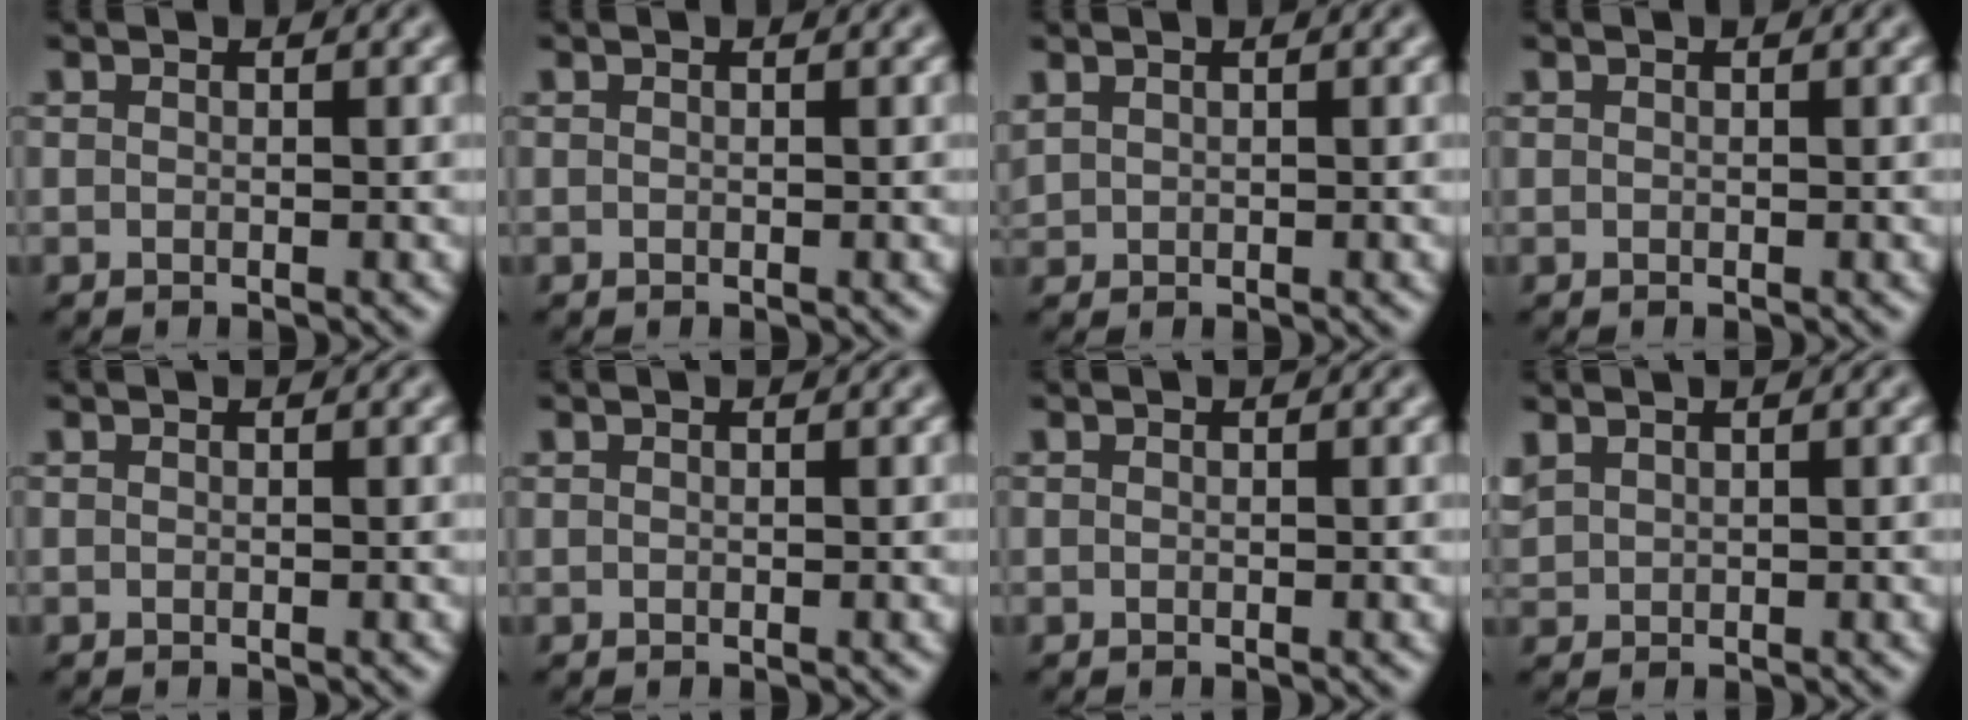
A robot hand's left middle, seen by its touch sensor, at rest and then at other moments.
{"total": 0.0}
{"total": 0.8, "force": [0.6, 0.4, 0.2], "torque": [-0.009, 0.001, 0.018]}
{"total": 0.0}
{"total": 0.0}
{"total": 0.0}
{"total": 0.0}
{"total": 1.4, "force": [1.0, 0.8, 0.6], "torque": [-0.018, 0.005, 0.027]}